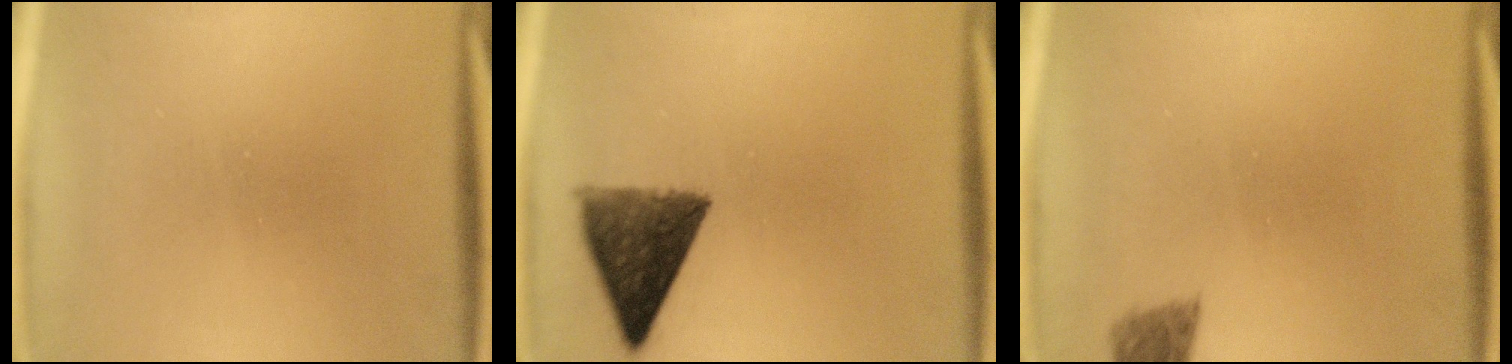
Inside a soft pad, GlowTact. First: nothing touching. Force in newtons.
{"total": 9.5}
{"total": 2.7}